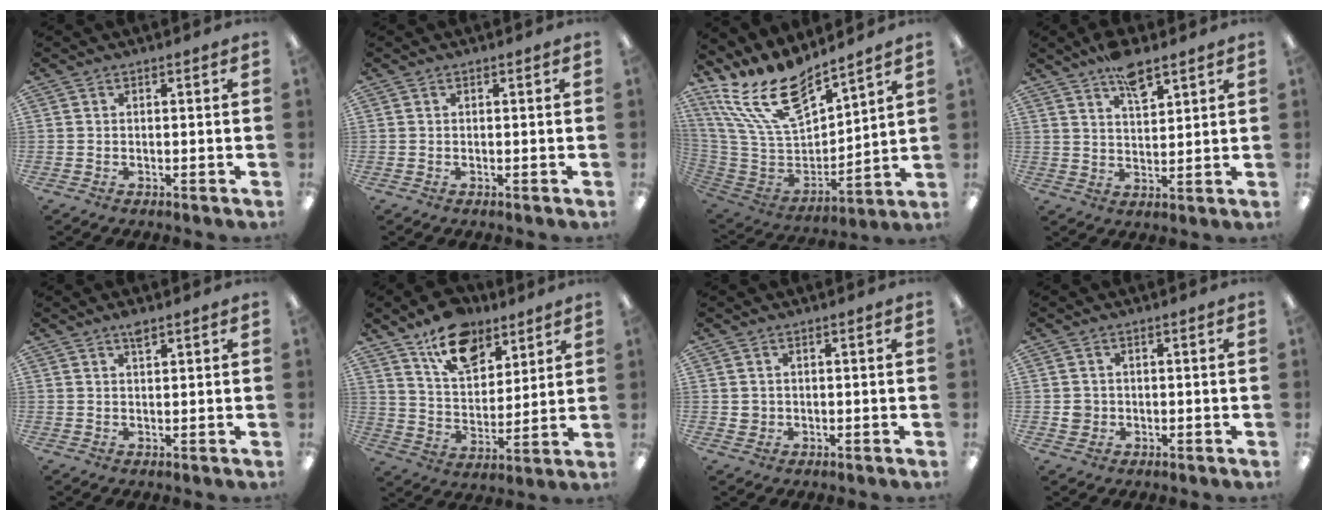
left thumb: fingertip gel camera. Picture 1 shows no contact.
{"total": 0.0}
{"total": 21.5, "force": [15.5, 9.4, 11.6], "torque": [-0.241, -0.105, 0.282]}
{"total": 8.1, "force": [5.8, 3.2, 4.6], "torque": [-0.073, -0.029, 0.102]}
{"total": 2.5, "force": [1.8, 0.7, 1.6], "torque": [-0.029, -0.001, 0.030]}
{"total": 14.2, "force": [10.2, 7.7, 6.2], "torque": [-0.089, -0.054, 0.185]}
{"total": 1.6, "force": [0.6, 1.4, 0.3], "torque": [-0.008, 0.003, 0.010]}
{"total": 2.5, "force": [0.1, 2.4, 0.7], "torque": [-0.005, 0.001, -0.001]}